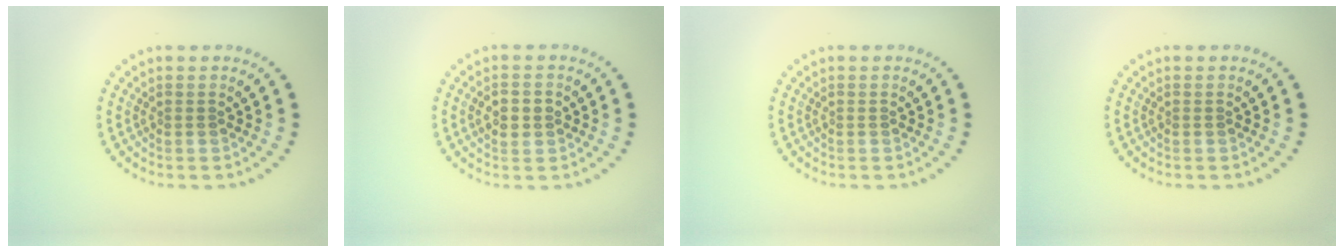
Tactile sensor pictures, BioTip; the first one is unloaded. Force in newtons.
{"total": 2.6, "press": 2.6, "slide": 0.1}
{"total": 0.0}
{"total": 0.0}